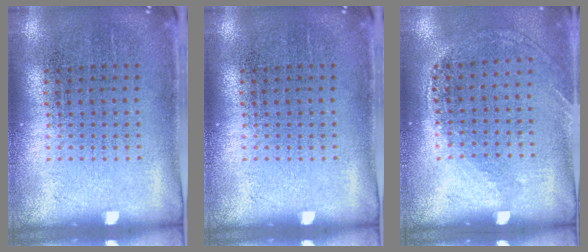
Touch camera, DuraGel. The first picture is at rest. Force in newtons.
{"total": 0.0}
{"total": 1.1, "press": 0.9, "slide": 0.7}